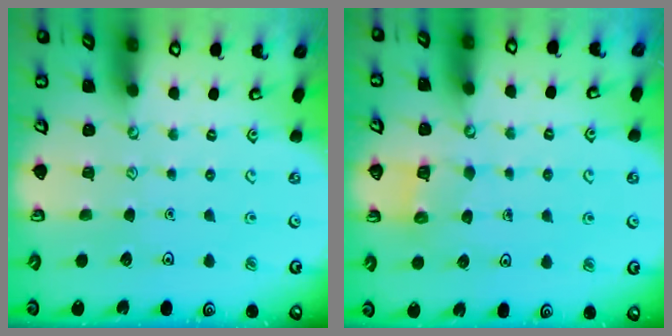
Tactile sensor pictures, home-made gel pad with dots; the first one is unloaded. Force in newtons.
{"total": 3.8, "press": 3.8, "slide": 0.4}